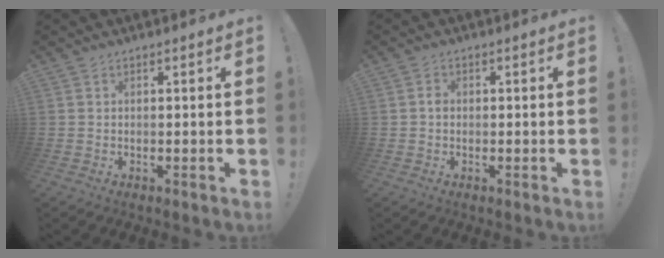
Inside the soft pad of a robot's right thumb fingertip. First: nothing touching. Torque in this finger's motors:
{"motor_torque": [-0.19, -0.22, 0.02, -0.09, -0.02]}